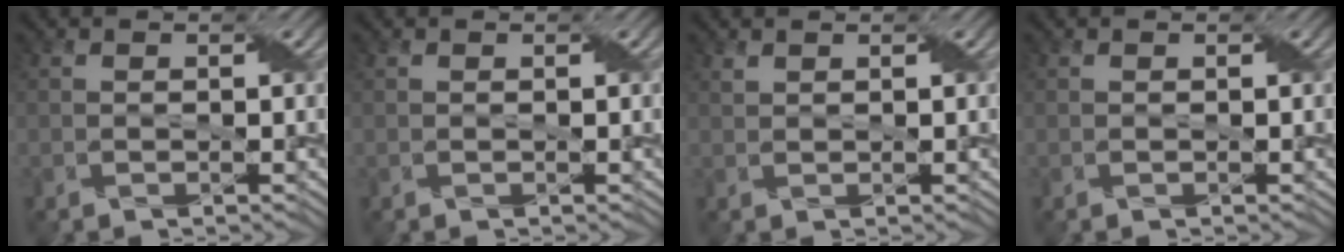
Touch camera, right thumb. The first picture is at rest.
{"total": 0.0}
{"total": 0.7, "force": [0.6, 0.2, 0.2], "torque": [-0.013, 0.003, 0.014]}
{"total": 0.0}